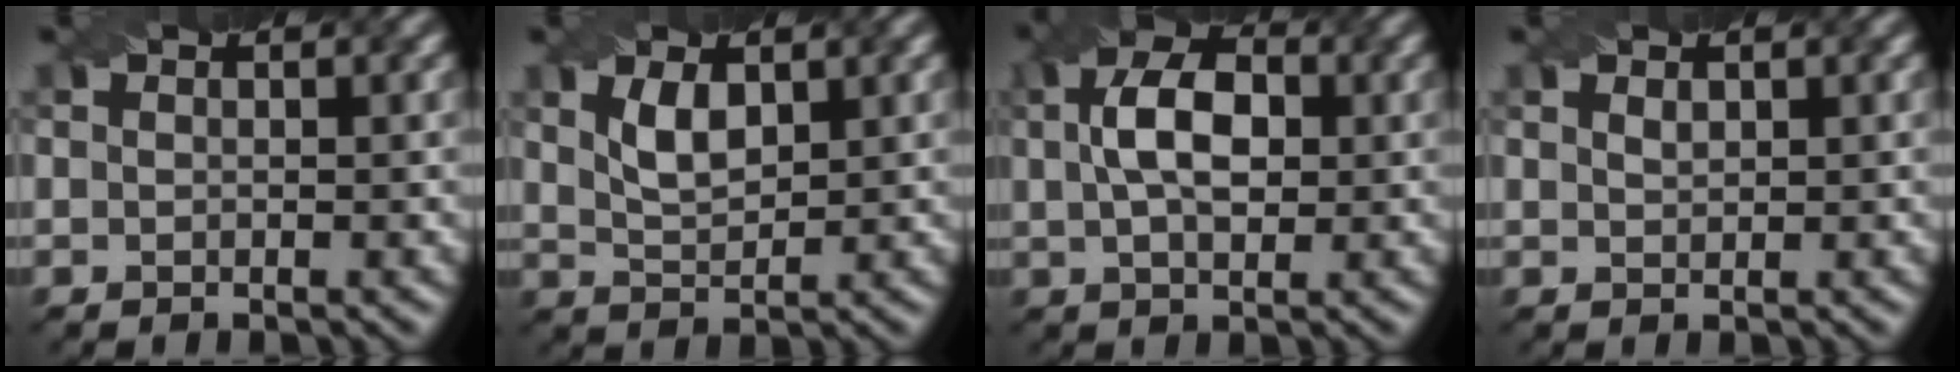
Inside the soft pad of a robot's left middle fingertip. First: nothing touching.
{"total": 2.7, "force": [1.2, 1.3, 2.0], "torque": [-0.045, -0.001, 0.029]}
{"total": 6.0, "force": [1.0, 3.5, 4.7], "torque": [-0.087, 0.013, 0.011]}
{"total": 0.7, "force": [0.5, 0.3, 0.4], "torque": [-0.010, -0.001, 0.012]}